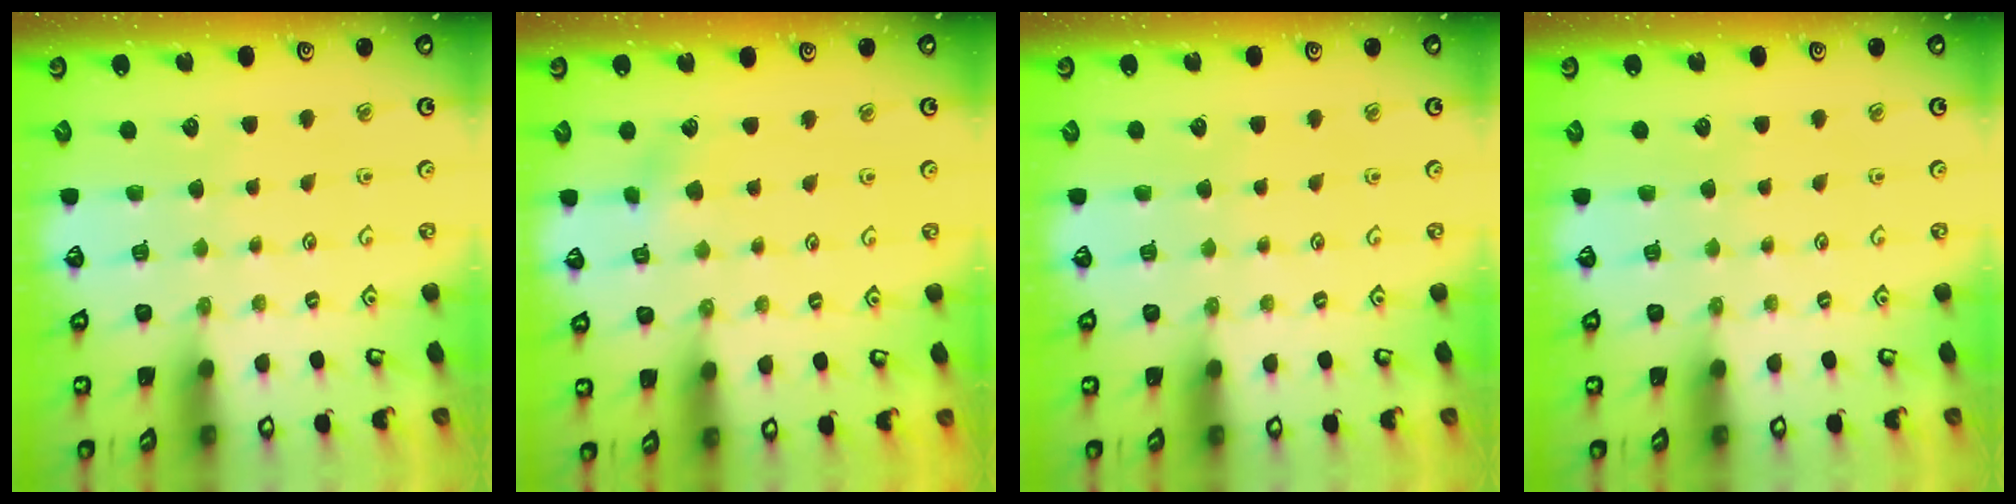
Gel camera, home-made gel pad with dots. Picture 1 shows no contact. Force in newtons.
{"total": 3.2, "press": 3.1, "slide": 0.3}
{"total": 0.0}
{"total": 0.0}